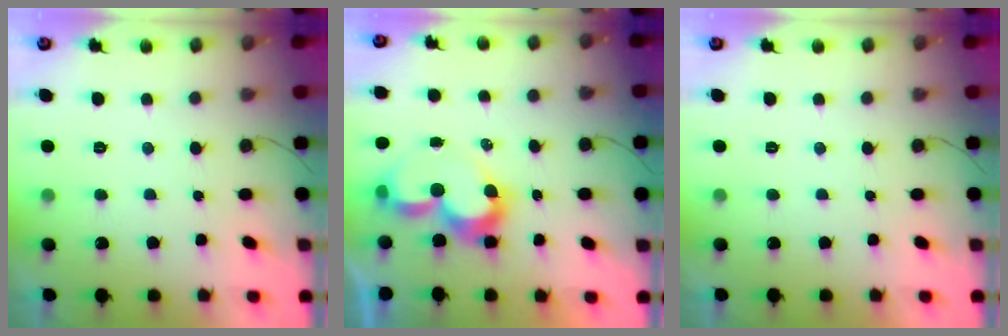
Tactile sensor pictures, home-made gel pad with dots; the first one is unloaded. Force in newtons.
{"total": 9.2, "press": 9.2, "slide": 0.6}
{"total": 1.7, "press": 1.7, "slide": 0.1}